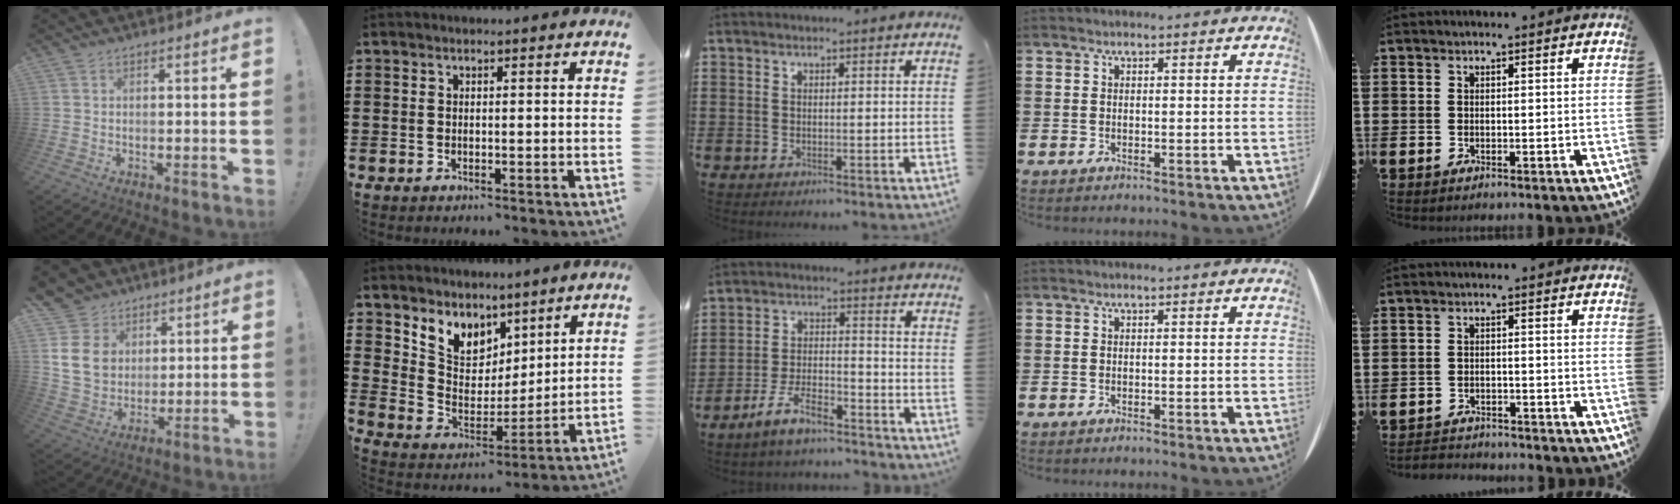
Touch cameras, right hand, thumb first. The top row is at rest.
{"thumb": {"total": 13.5, "force": [4.8, 11.4, 5.5], "torque": [-0.085, -0.023, 0.104]}, "index": {"total": 6.7, "force": [5.2, 4.3, 0.1], "torque": [-0.046, -0.036, 0.100]}, "middle": {"total": 7.2, "force": [-6.1, 1.7, 3.4], "torque": [-0.072, 0.004, -0.121]}, "little": {"total": 2.1, "force": [-2.0, 0.2, -0.3], "torque": [-0.002, 0.001, -0.047]}}